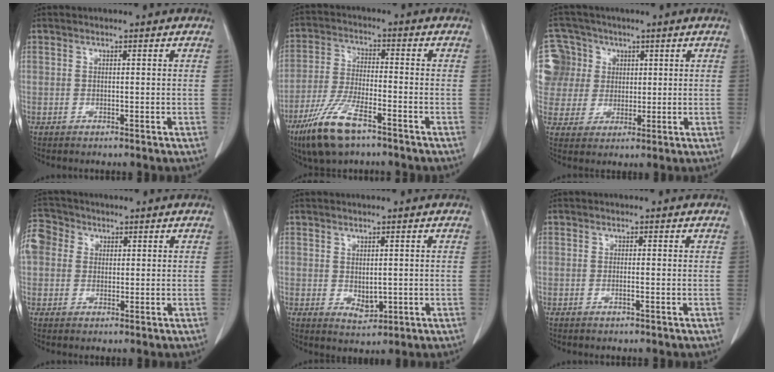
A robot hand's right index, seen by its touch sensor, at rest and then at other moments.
{"total": 10.7, "force": [-6.9, 2.6, 7.8], "torque": [-0.167, -0.020, -0.126]}
{"total": 12.7, "force": [3.2, 12.1, 1.9], "torque": [-0.074, 0.050, 0.078]}
{"total": 8.3, "force": [2.0, 7.4, 3.2], "torque": [-0.093, 0.030, 0.037]}
{"total": 2.9, "force": [-0.1, 1.7, 2.4], "torque": [-0.037, -0.009, 0.009]}
{"total": 0.8, "force": [-0.3, 0.0, 0.7], "torque": [-0.016, 0.000, -0.004]}